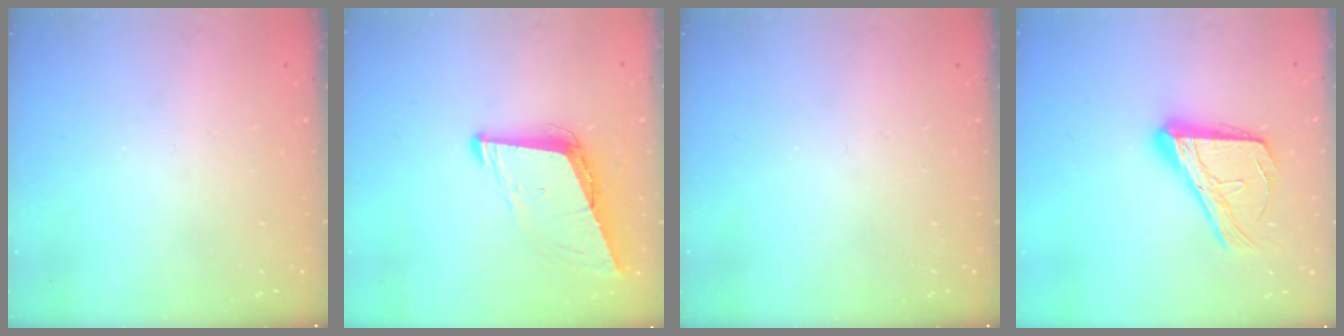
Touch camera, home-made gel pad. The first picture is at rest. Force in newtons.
{"total": 8.8, "press": 7.9, "slide": 3.8}
{"total": 0.0}
{"total": 17.3, "press": 17.2, "slide": 1.0}